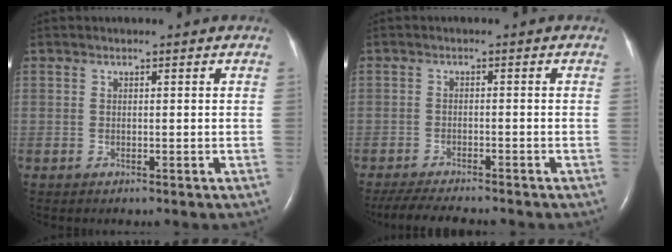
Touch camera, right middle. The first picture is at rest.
{"total": 8.4, "force": [-7.5, 1.1, 3.8], "torque": [-0.063, -0.019, -0.115]}